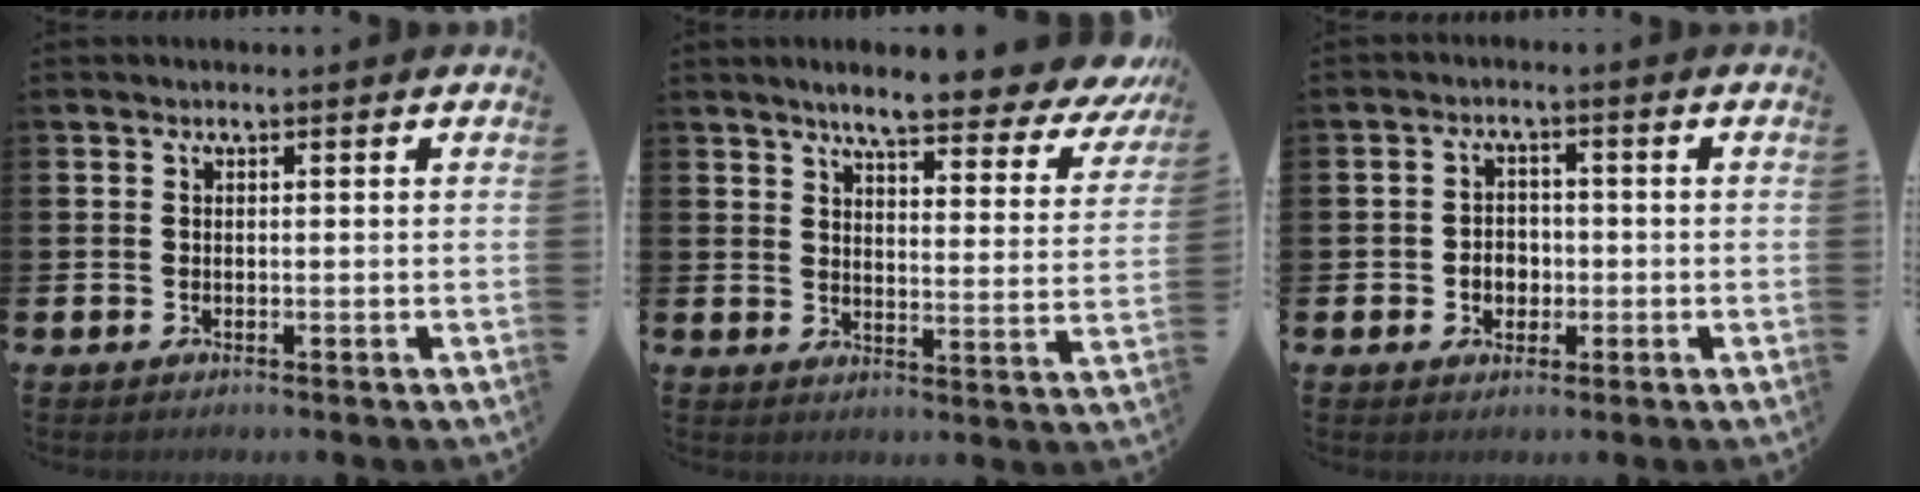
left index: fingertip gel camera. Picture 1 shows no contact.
{"total": 7.4, "force": [6.5, 1.1, 3.3], "torque": [-0.067, -0.051, 0.106]}
{"total": 3.0, "force": [-0.6, 2.6, 1.4], "torque": [-0.014, -0.001, -0.020]}